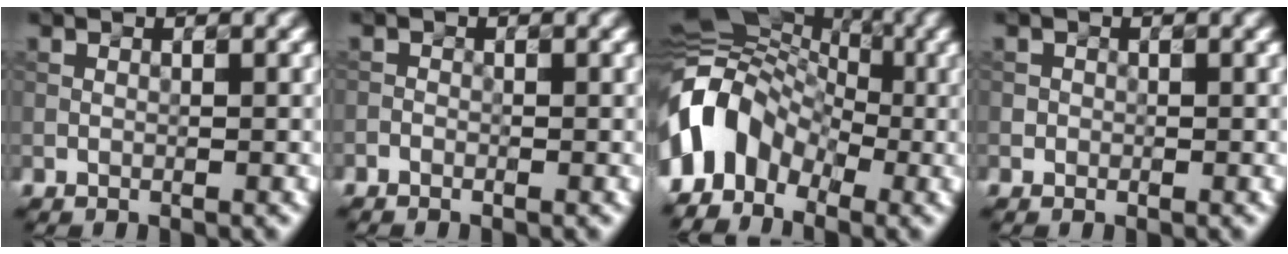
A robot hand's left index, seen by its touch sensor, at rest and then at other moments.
{"total": 0.6, "force": [-0.5, 0.2, 0.1], "torque": [0.002, -0.002, -0.012]}
{"total": 8.5, "force": [-3.1, 6.3, 4.9], "torque": [-0.084, 0.013, -0.073]}
{"total": 0.7, "force": [-0.1, 0.7, 0.0], "torque": [0.005, -0.005, -0.004]}